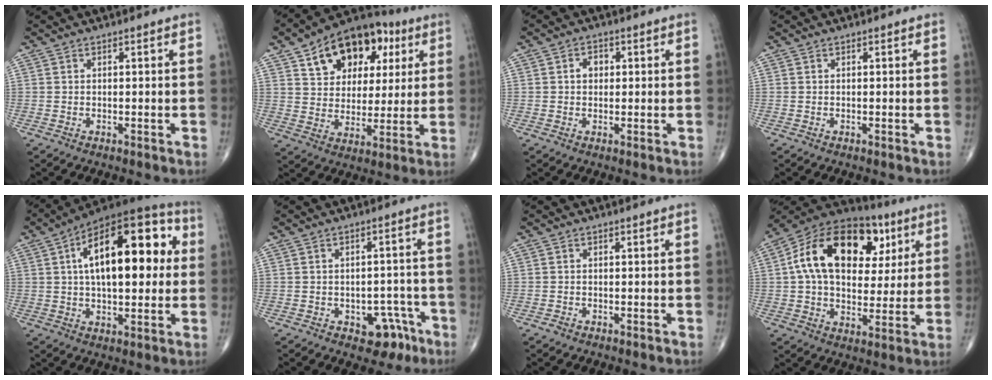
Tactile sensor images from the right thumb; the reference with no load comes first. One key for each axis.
{"total": 18.5, "fx": 8.0, "fy": 12.2, "fz": 11.3, "tx": -0.127, "ty": 0.000, "tz": 0.128}
{"total": 2.8, "fx": 0.4, "fy": 2.2, "fz": 1.6, "tx": -0.013, "ty": 0.007, "tz": 0.004}
{"total": 0.0}
{"total": 23.1, "fx": 4.5, "fy": 10.8, "fz": 19.9, "tx": -0.282, "ty": 0.027, "tz": 0.058}
{"total": 6.5, "fx": -3.3, "fy": 4.3, "fz": 3.6, "tx": -0.013, "ty": 0.029, "tz": -0.038}
{"total": 0.7, "fx": -0.4, "fy": 0.5, "fz": 0.2, "tx": -0.002, "ty": 0.000, "tz": -0.010}
{"total": 23.2, "fx": 6.8, "fy": 14.5, "fz": 16.8, "tx": -0.253, "ty": 0.016, "tz": 0.101}